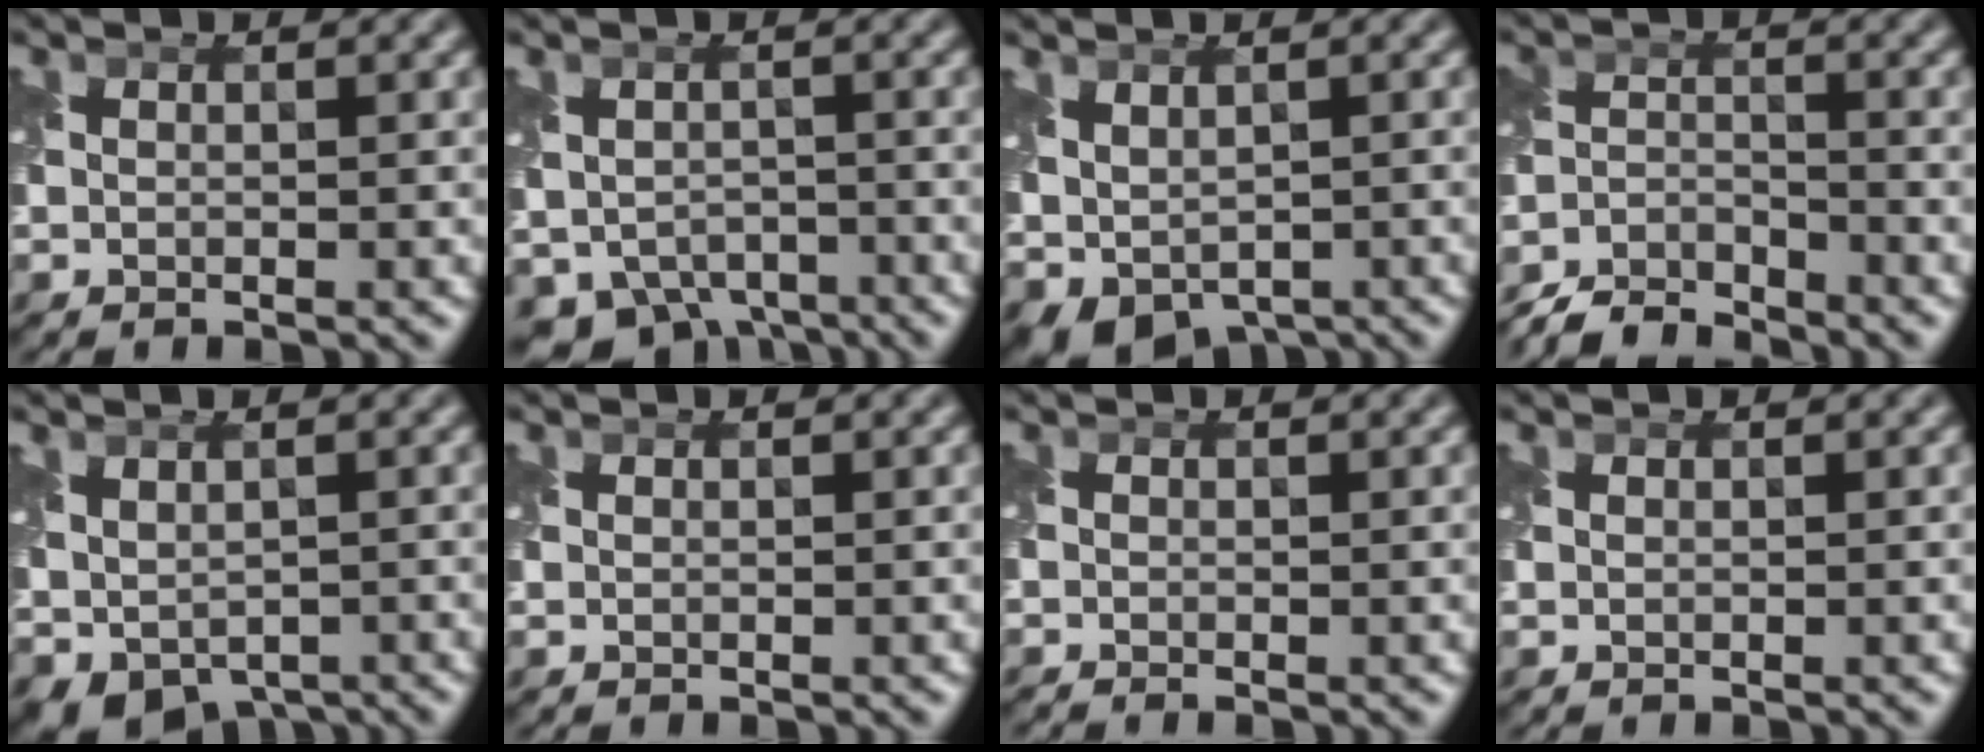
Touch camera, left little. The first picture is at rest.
{"total": 6.1, "force": [-4.1, 3.9, 2.4], "torque": [-0.039, -0.028, -0.059]}
{"total": 4.7, "force": [-0.9, 3.0, 3.5], "torque": [-0.071, -0.015, -0.003]}
{"total": 5.2, "force": [-5.0, 1.1, 1.0], "torque": [-0.016, -0.007, -0.104]}
{"total": 4.8, "force": [-1.4, 3.2, 3.4], "torque": [-0.067, -0.019, -0.011]}
{"total": 0.0}
{"total": 0.9, "force": [-0.8, 0.0, 0.3], "torque": [-0.005, -0.010, -0.019]}
{"total": 0.0}